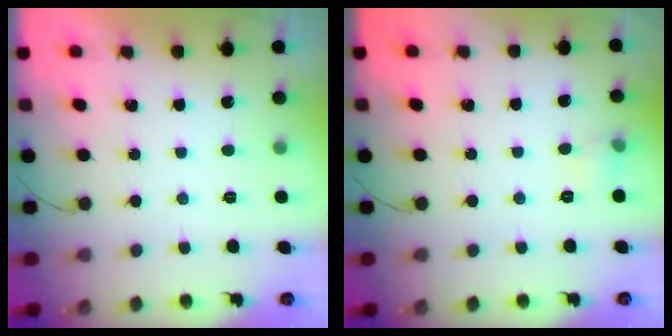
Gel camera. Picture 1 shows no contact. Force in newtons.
{"total": 4.4, "press": 4.2, "slide": 1.2}